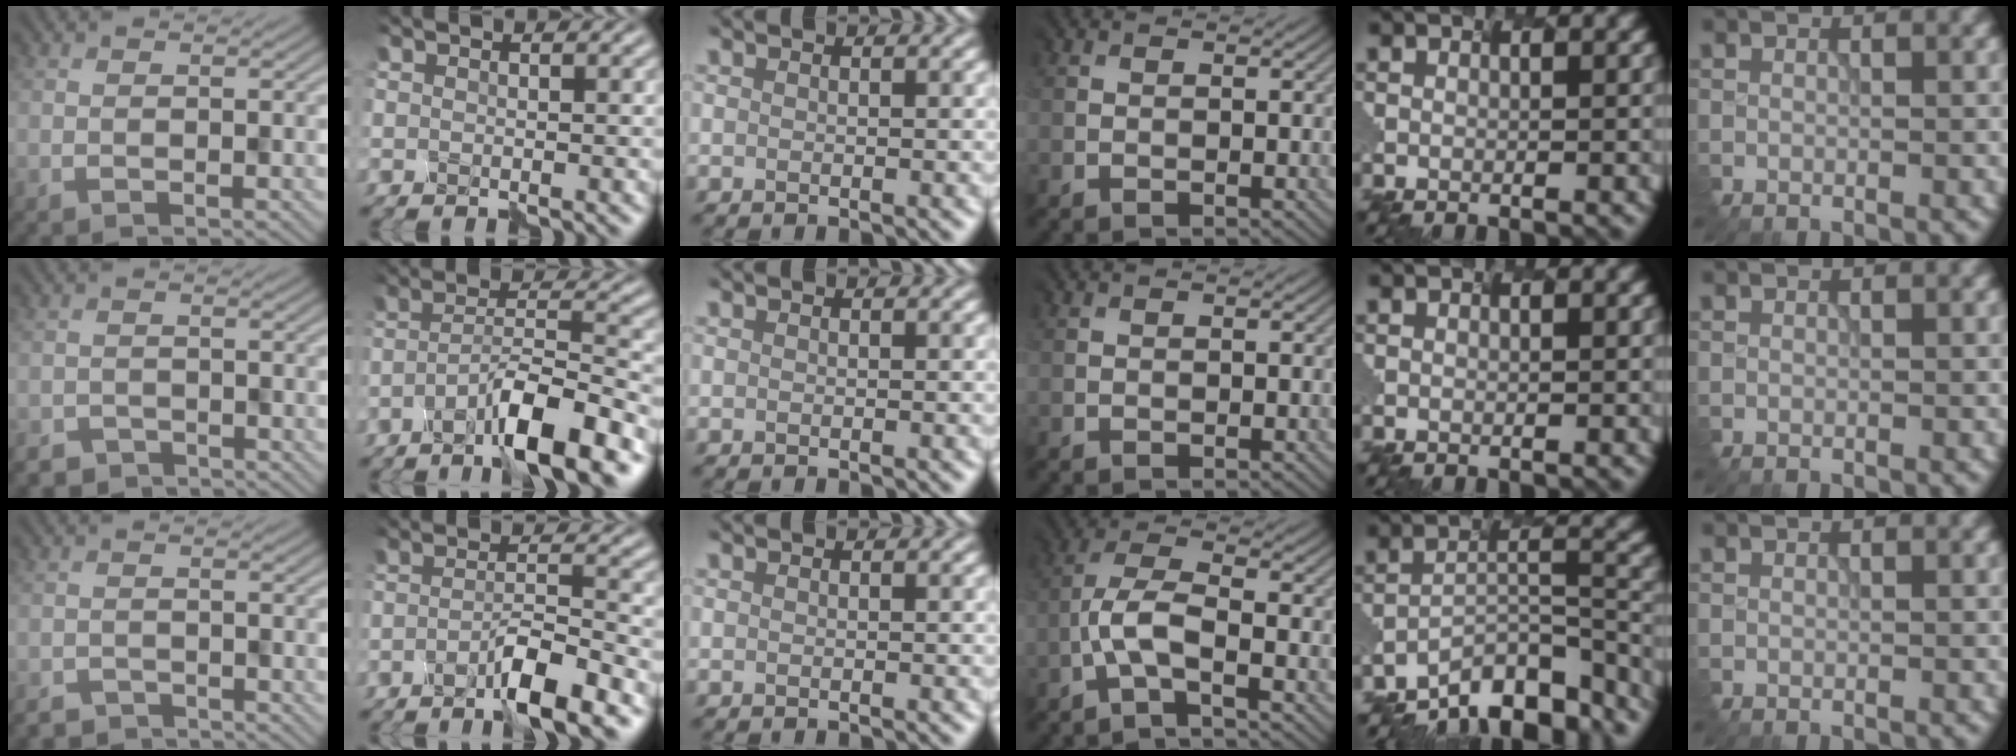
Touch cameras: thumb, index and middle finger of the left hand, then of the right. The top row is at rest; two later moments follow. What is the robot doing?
{"motion": "disassemble", "object": "puzzle pieces"}